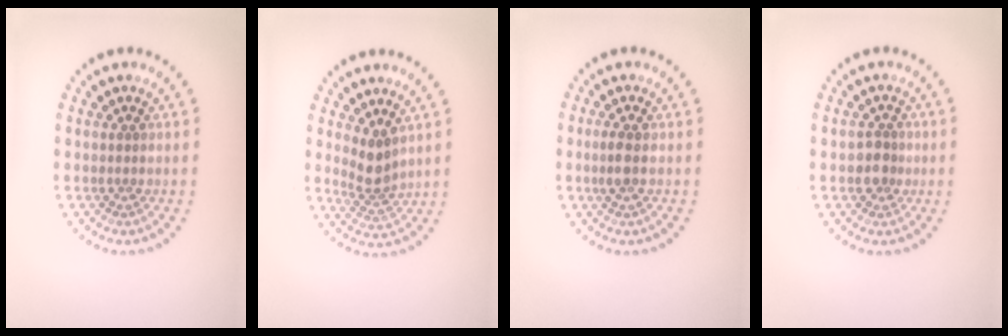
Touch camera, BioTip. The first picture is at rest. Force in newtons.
{"total": 2.4, "press": 1.8, "slide": 1.6}
{"total": 1.4, "press": 1.4, "slide": 0.4}
{"total": 1.9, "press": 1.7, "slide": 0.8}